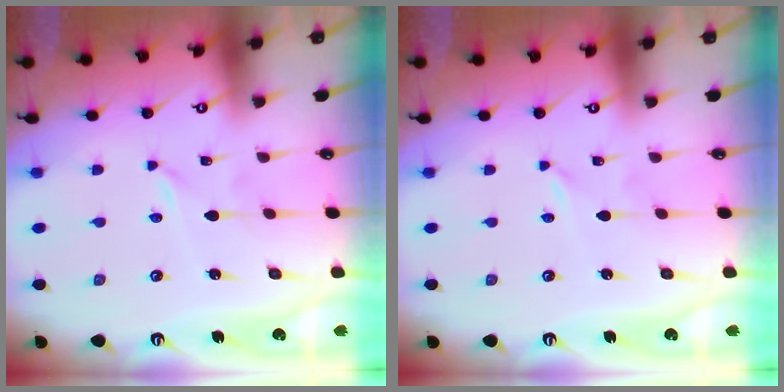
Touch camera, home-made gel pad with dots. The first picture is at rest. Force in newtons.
{"total": 0.0}